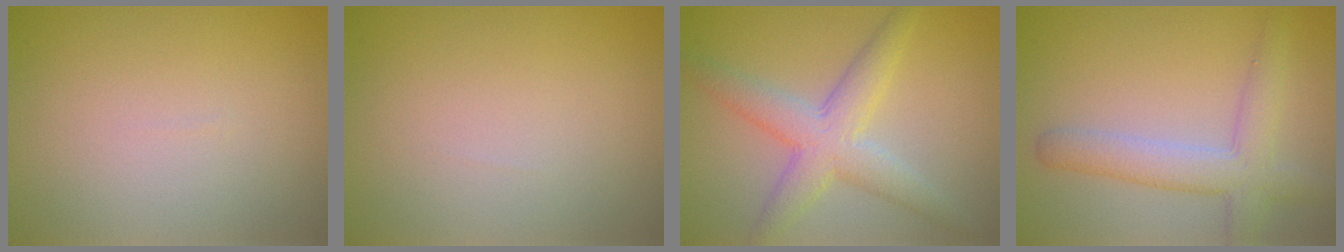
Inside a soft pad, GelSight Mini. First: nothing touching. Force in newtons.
{"total": 0.0}
{"total": 5.0, "press": 5.0, "slide": 0.3}
{"total": 4.5, "press": 4.5, "slide": 0.2}